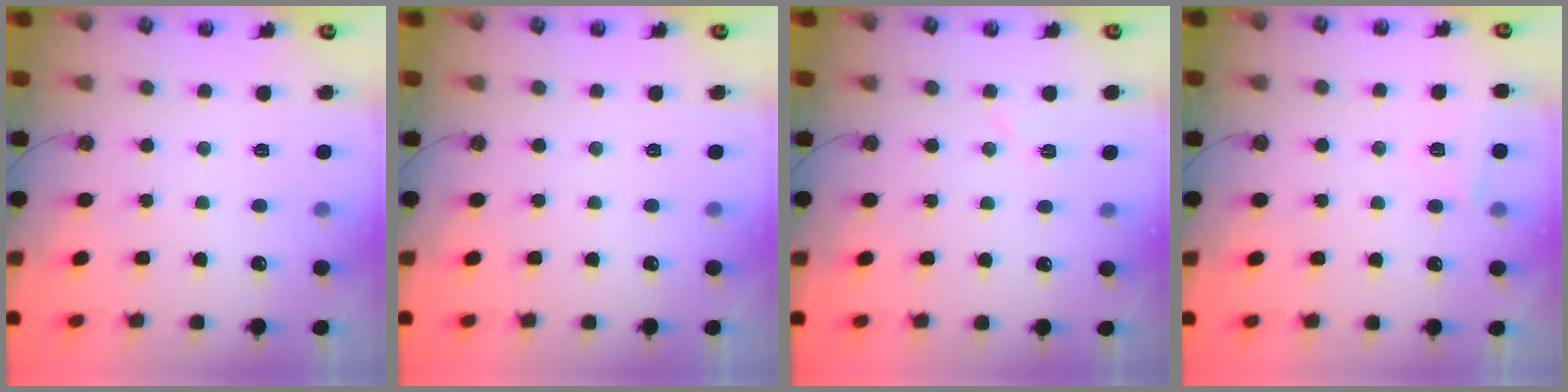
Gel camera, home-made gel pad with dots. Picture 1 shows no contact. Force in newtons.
{"total": 0.0}
{"total": 5.6, "press": 5.0, "slide": 2.5}
{"total": 5.1, "press": 5.0, "slide": 0.8}